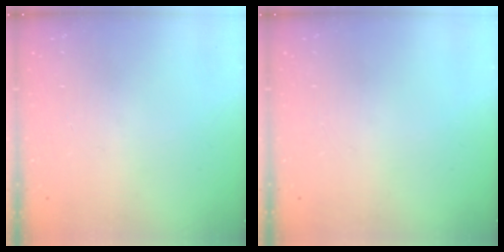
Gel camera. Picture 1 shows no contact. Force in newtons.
{"total": 0.0}